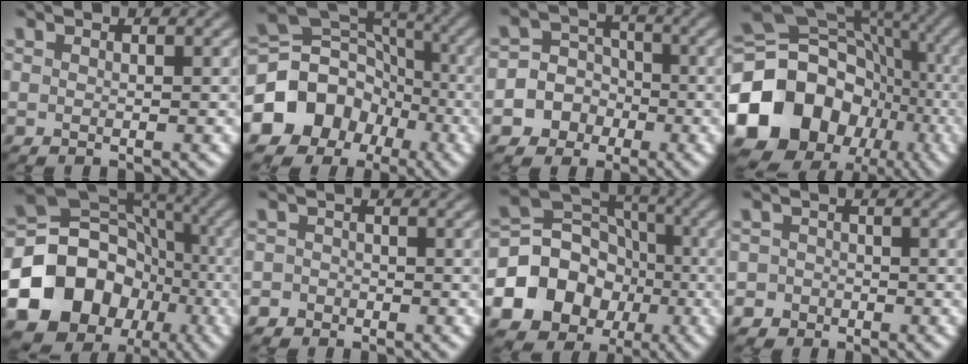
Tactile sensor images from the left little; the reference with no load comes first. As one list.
[{"total": 10.2, "force": [-4.1, 8.6, 3.7], "torque": [-0.082, 0.014, -0.087]}, {"total": 7.5, "force": [-3.0, 6.8, 1.0], "torque": [-0.010, 0.007, -0.076]}, {"total": 18.8, "force": [-6.0, 15.5, 8.8], "torque": [-0.201, -0.001, -0.115]}, {"total": 15.3, "force": [-5.2, 12.8, 6.6], "torque": [-0.141, -0.007, -0.100]}, {"total": 2.1, "force": [-1.2, 1.7, 0.1], "torque": [0.026, 0.008, -0.031]}, {"total": 10.9, "force": [-3.0, 9.4, 4.6], "torque": [-0.082, -0.005, -0.075]}, {"total": 2.7, "force": [-1.4, 2.3, 0.0], "torque": [0.033, 0.006, -0.033]}]